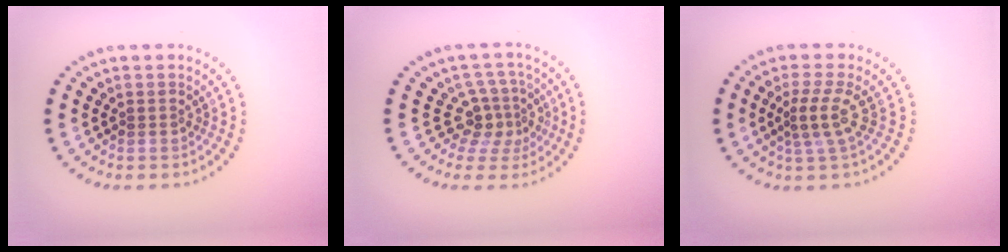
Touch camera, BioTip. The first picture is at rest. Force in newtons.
{"total": 3.3, "press": 2.4, "slide": 2.2}
{"total": 2.8, "press": 2.1, "slide": 1.8}